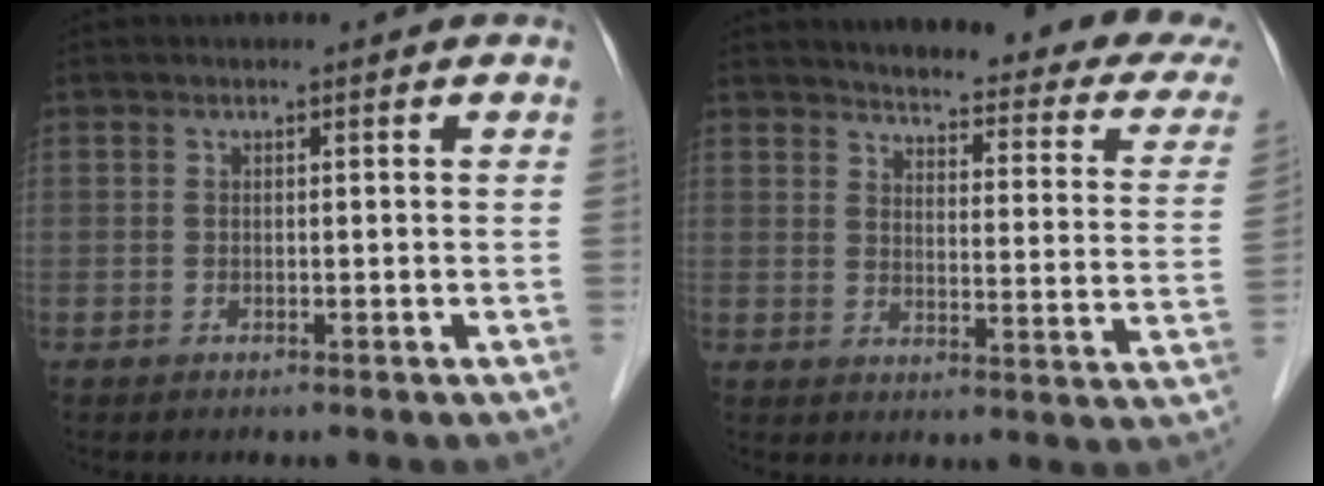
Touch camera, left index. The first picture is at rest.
{"total": 20.6, "force": [18.6, 2.9, 8.5], "torque": [-0.091, -0.062, 0.203]}